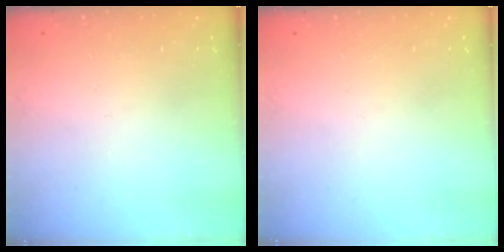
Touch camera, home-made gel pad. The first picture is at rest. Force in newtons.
{"total": 0.0}